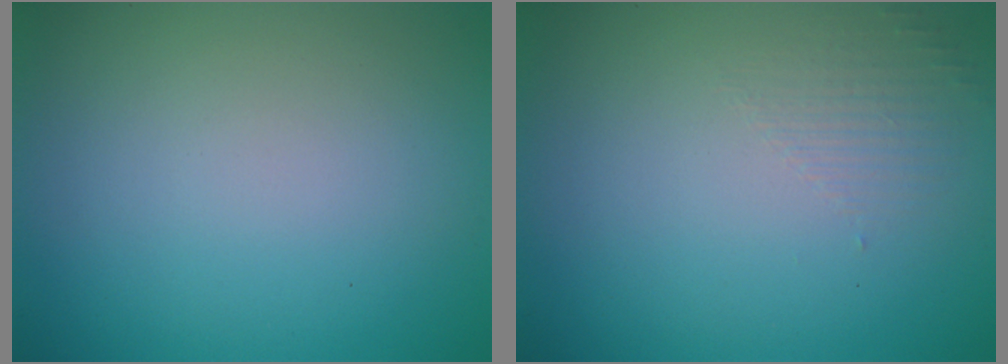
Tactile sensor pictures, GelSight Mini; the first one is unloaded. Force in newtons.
{"total": 1.3, "press": 0.1, "slide": 1.3}